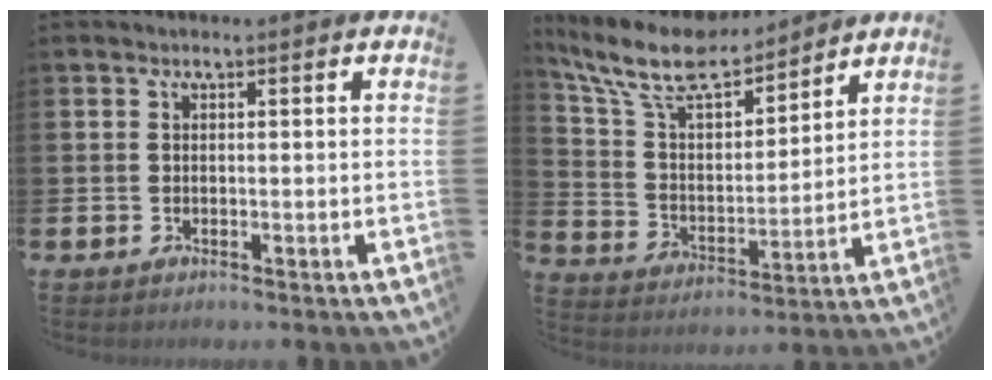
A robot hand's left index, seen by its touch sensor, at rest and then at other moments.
{"total": 10.9, "force": [9.5, 2.9, 4.5], "torque": [-0.134, -0.051, 0.169]}